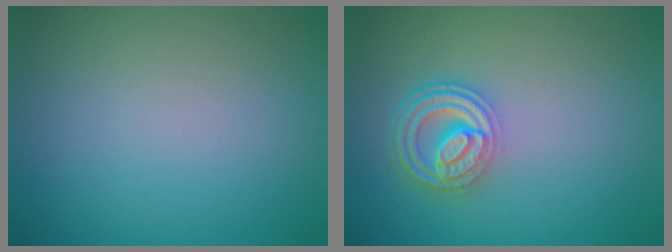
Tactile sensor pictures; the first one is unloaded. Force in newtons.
{"total": 4.6, "press": 3.5, "slide": 3.0}